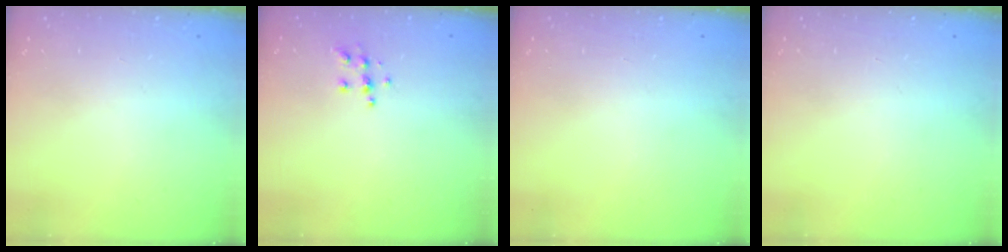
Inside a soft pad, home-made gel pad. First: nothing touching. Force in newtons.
{"total": 5.9, "press": 5.9, "slide": 0.5}
{"total": 0.0}
{"total": 0.0}